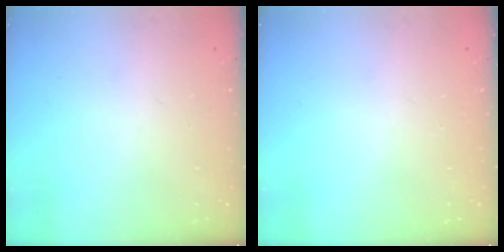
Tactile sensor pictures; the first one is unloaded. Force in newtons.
{"total": 0.0}